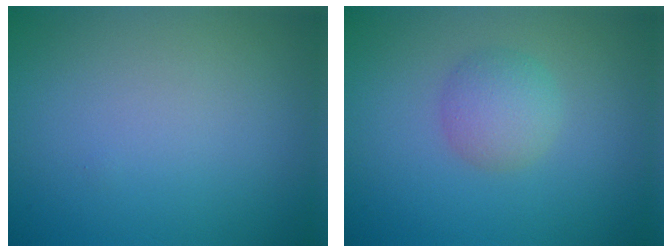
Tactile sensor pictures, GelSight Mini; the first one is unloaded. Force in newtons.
{"total": 2.7, "press": 2.7, "slide": 0.1}